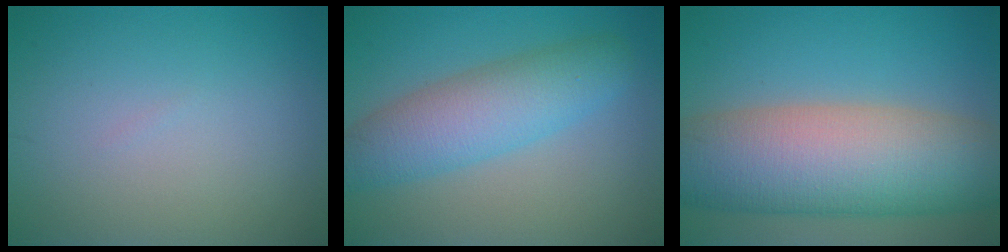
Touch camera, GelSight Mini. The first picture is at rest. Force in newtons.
{"total": 6.2, "press": 6.2, "slide": 0.2}
{"total": 13.2, "press": 13.2, "slide": 0.7}